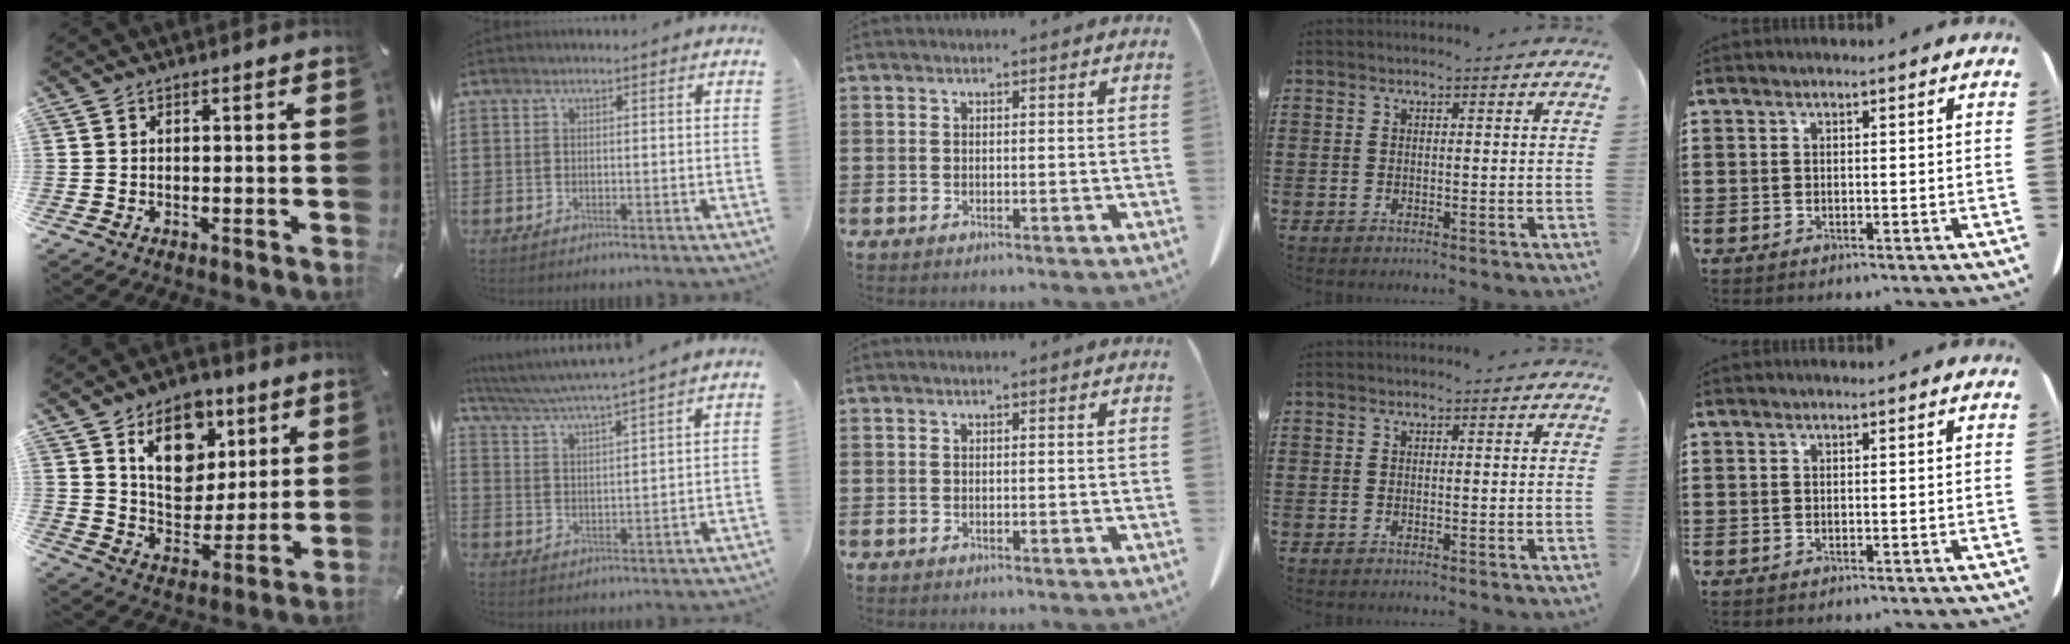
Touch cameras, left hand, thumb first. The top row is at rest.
{"thumb": {"total": 15.1, "force": [7.5, 10.8, 7.4], "torque": [-0.101, -0.034, 0.136]}, "index": {"total": 4.1, "force": [3.7, -0.8, 1.6], "torque": [-0.049, -0.028, 0.058]}}